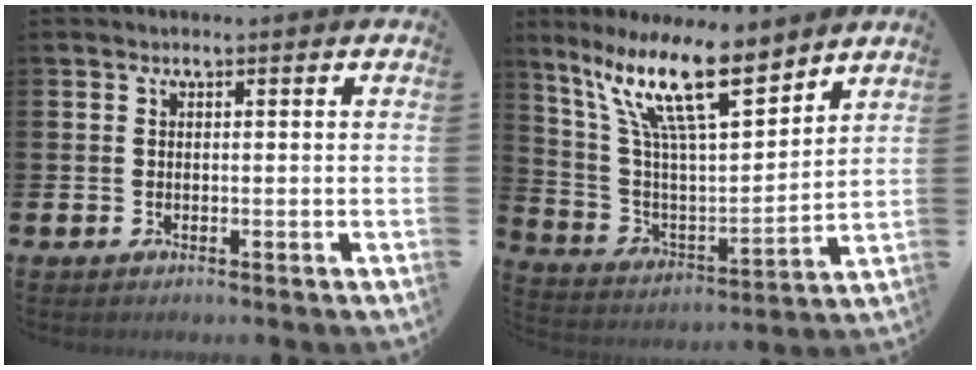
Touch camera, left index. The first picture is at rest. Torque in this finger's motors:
{"motor_torque": [1.08, -1.06, 1.05, 0.21]}